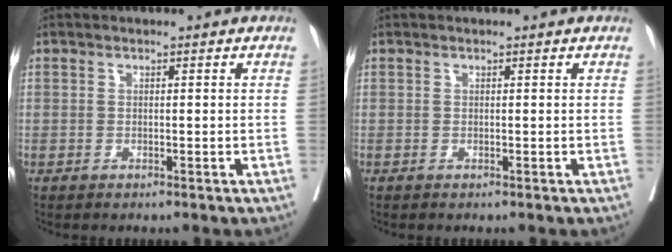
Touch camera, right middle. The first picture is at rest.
{"total": 0.0}